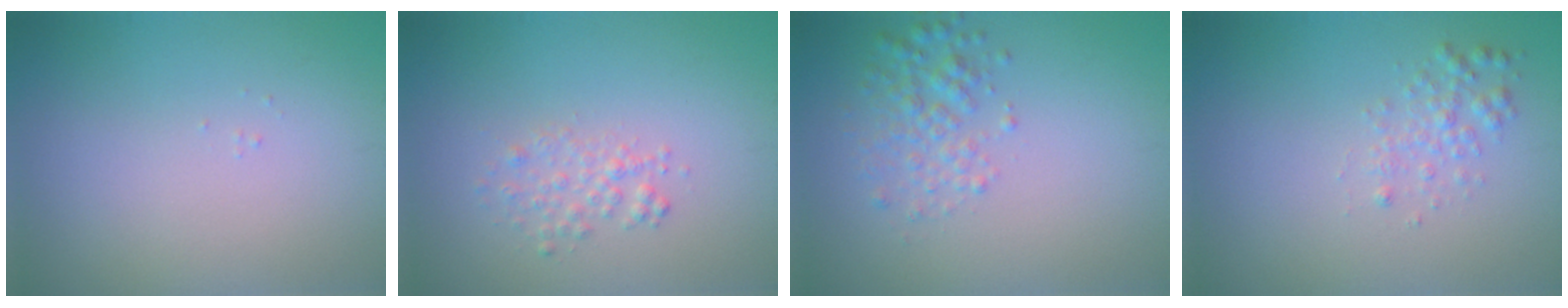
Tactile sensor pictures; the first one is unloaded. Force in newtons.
{"total": 1.6, "press": 1.6, "slide": 0.1}
{"total": 2.4, "press": 2.4, "slide": 0.1}
{"total": 1.7, "press": 1.7, "slide": 0.0}